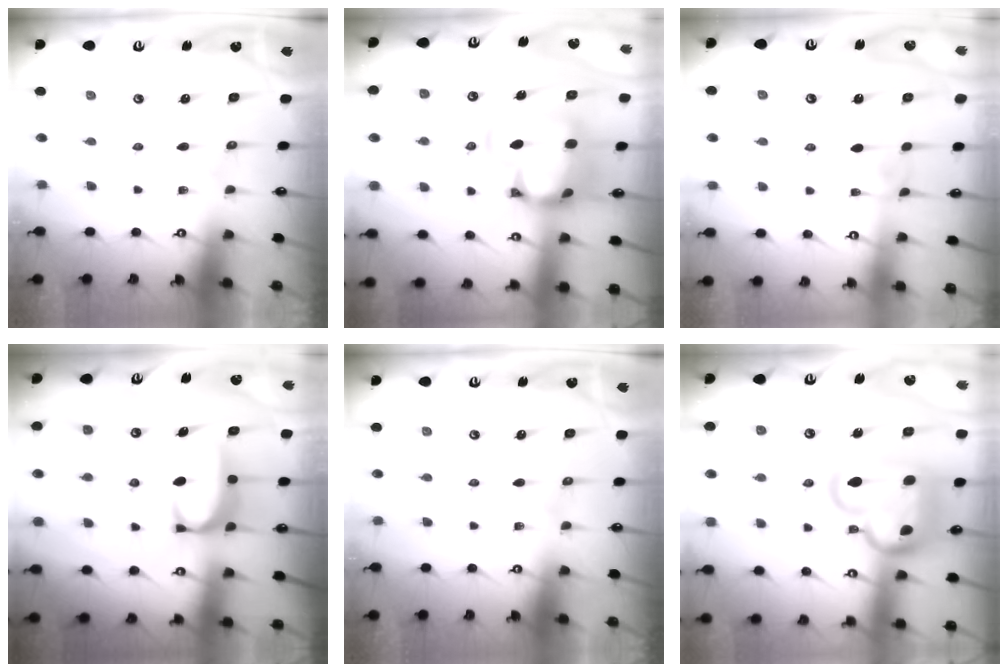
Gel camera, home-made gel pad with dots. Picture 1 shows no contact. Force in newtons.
{"total": 5.7, "press": 5.4, "slide": 1.9}
{"total": 4.9, "press": 4.9, "slide": 0.1}
{"total": 2.0, "press": 1.9, "slide": 0.6}
{"total": 0.0}
{"total": 12.1, "press": 11.8, "slide": 2.4}